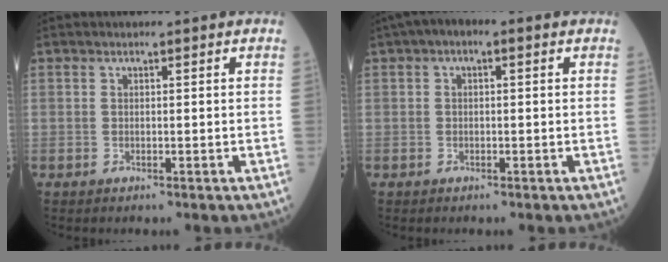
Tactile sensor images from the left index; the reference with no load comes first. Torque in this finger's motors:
{"motor_torque": [0.13, -0.65, -0.19, 0.12]}